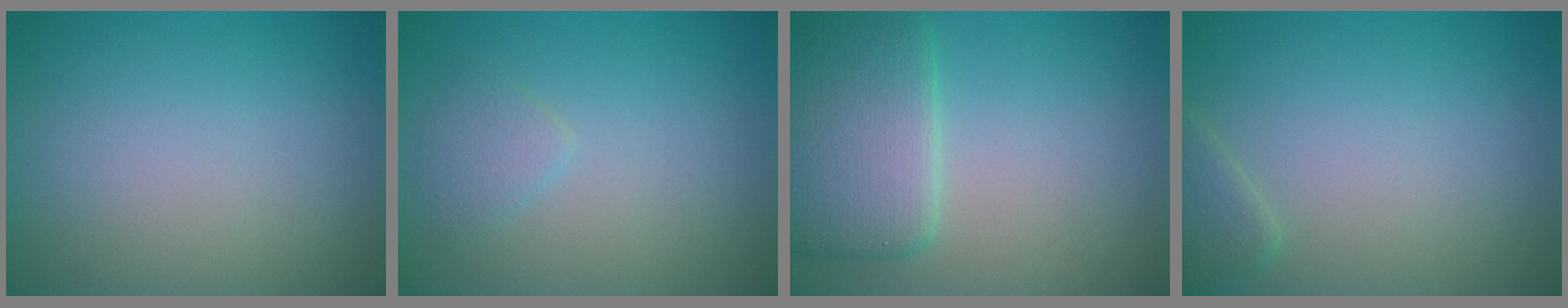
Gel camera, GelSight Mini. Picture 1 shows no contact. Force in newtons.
{"total": 1.4, "press": 1.4, "slide": 0.0}
{"total": 6.4, "press": 6.4, "slide": 0.3}
{"total": 1.5, "press": 1.5, "slide": 0.1}